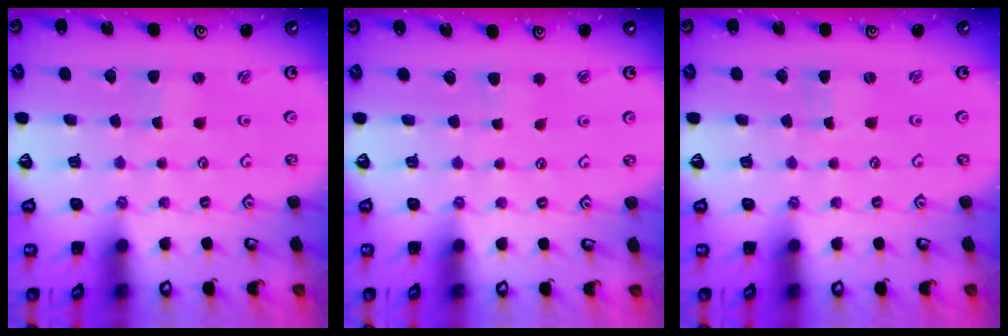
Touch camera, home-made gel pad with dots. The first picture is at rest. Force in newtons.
{"total": 3.0, "press": 3.0, "slide": 0.5}
{"total": 0.0}